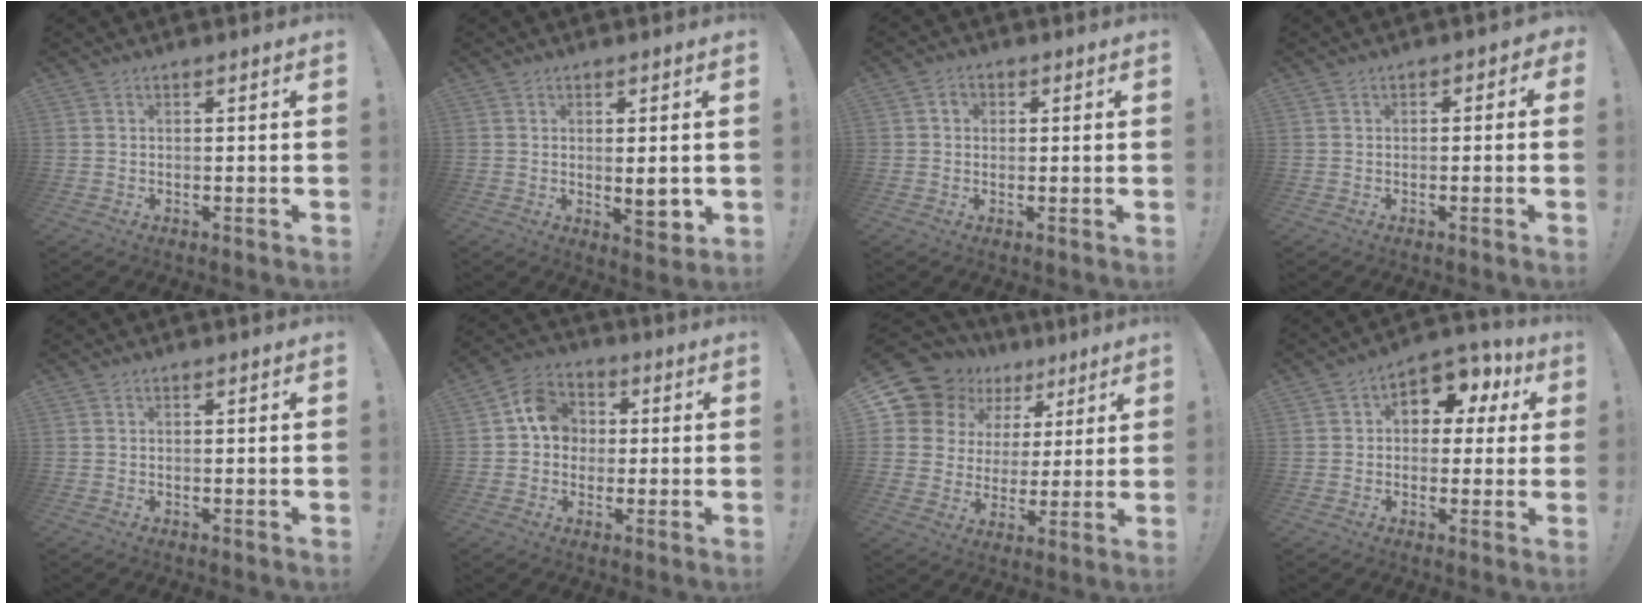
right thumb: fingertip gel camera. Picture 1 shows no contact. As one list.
[{"total": 5.3, "force": [0.6, 1.5, 5.1], "torque": [-0.058, -0.014, 0.011]}, {"total": 2.5, "force": [0.4, 2.2, 1.2], "torque": [-0.021, 0.007, 0.007]}, {"total": 2.2, "force": [-1.4, 1.6, 0.7], "torque": [-0.001, 0.009, -0.027]}, {"total": 0.0}, {"total": 10.3, "force": [1.1, 9.1, 4.8], "torque": [-0.062, 0.018, 0.026]}, {"total": 13.5, "force": [8.1, 10.0, 4.3], "torque": [-0.080, -0.052, 0.167]}, {"total": 8.7, "force": [3.0, 6.3, 5.1], "torque": [-0.068, -0.015, 0.058]}]